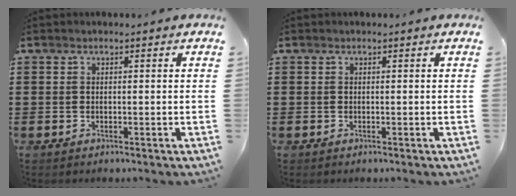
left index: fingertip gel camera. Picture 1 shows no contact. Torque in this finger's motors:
{"motor_torque": [0.00, 0.00, 0.00, 0.00]}